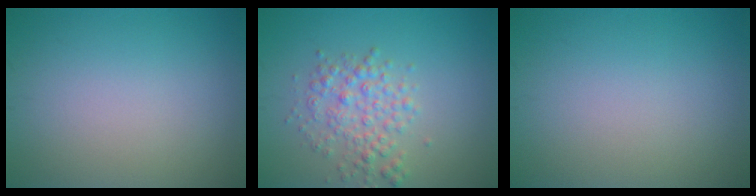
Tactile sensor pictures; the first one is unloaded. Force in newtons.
{"total": 3.3, "press": 3.3, "slide": 0.1}
{"total": 0.0}